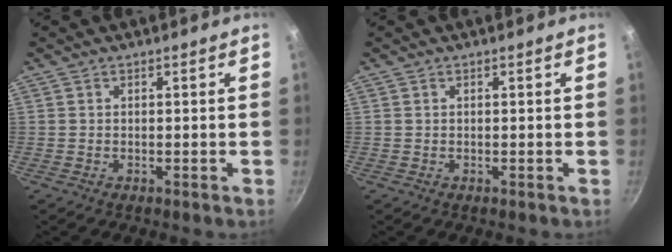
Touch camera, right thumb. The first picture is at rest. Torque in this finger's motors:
{"motor_torque": [-0.15, -0.15, 0.17, -0.17, 0.00]}